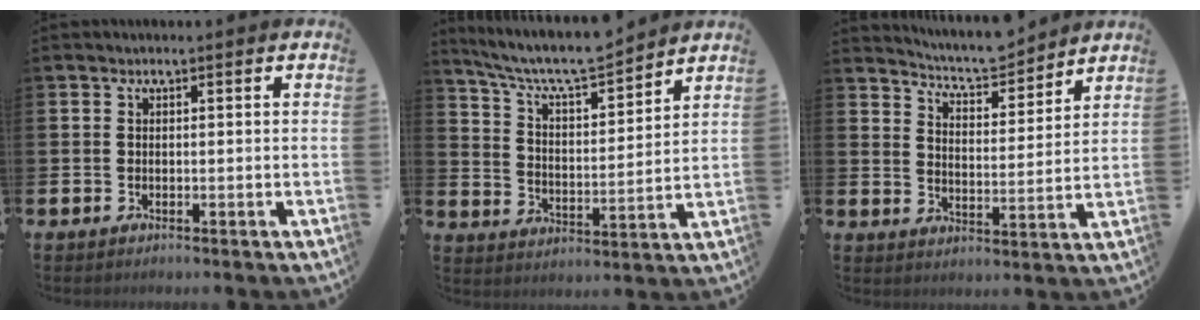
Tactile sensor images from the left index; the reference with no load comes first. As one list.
[{"total": 8.0, "force": [7.5, 1.1, 2.5], "torque": [-0.085, -0.050, 0.131]}, {"total": 6.1, "force": [6.0, 0.7, 0.7], "torque": [-0.036, -0.042, 0.105]}]